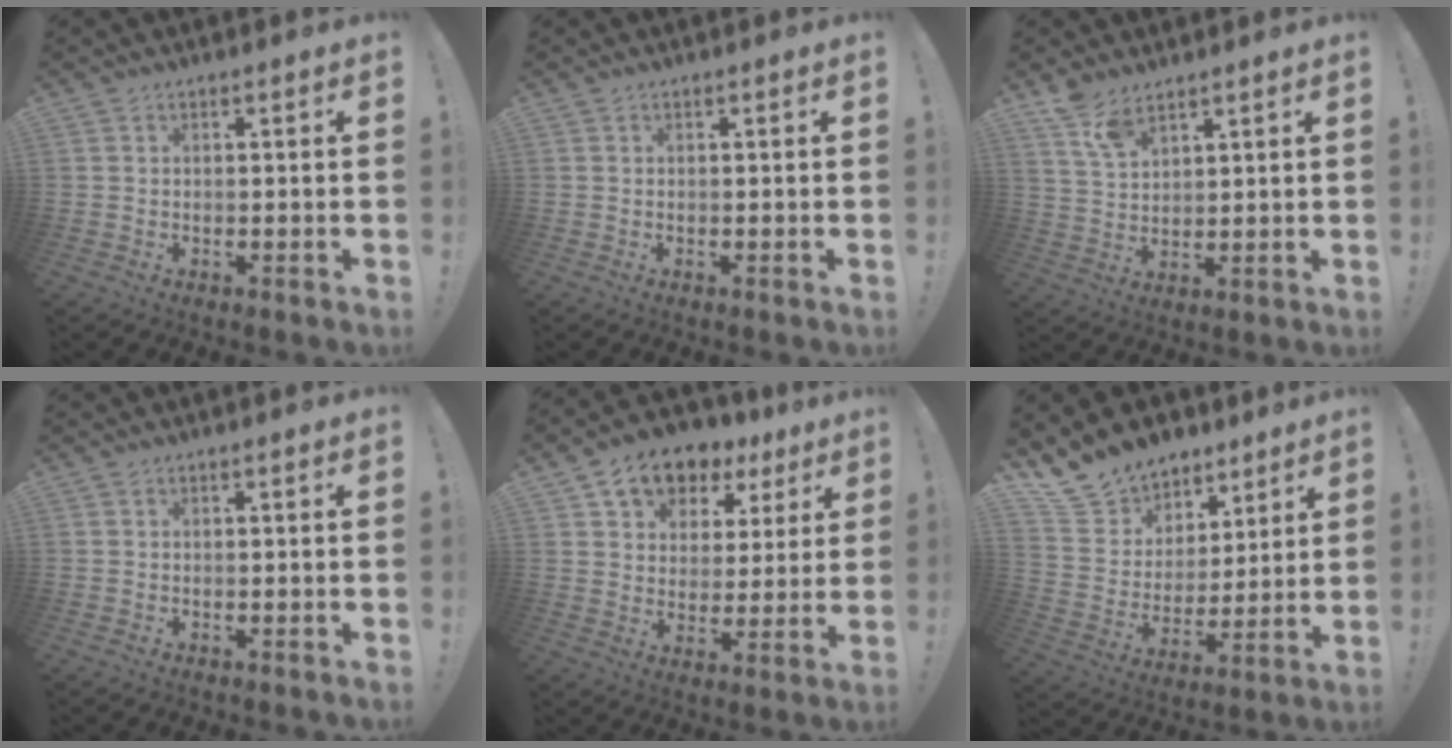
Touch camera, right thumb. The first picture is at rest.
{"total": 0.0}
{"total": 7.3, "force": [5.8, 3.0, 3.3], "torque": [-0.062, -0.030, 0.109]}
{"total": 0.0}
{"total": 11.1, "force": [7.1, 7.4, 4.3], "torque": [-0.072, -0.041, 0.135]}
{"total": 13.0, "force": [10.0, 8.0, 2.0], "torque": [-0.057, -0.074, 0.201]}